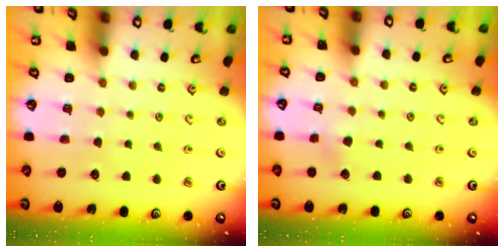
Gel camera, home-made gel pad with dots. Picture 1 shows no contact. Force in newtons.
{"total": 2.1, "press": 2.0, "slide": 0.6}